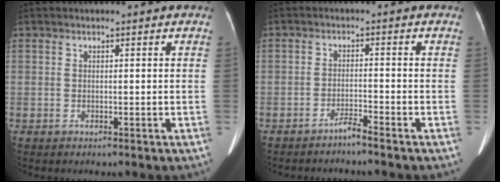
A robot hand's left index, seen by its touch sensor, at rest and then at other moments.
{"total": 2.2, "force": [-2.0, -0.5, 0.7], "torque": [-0.014, -0.003, -0.039]}